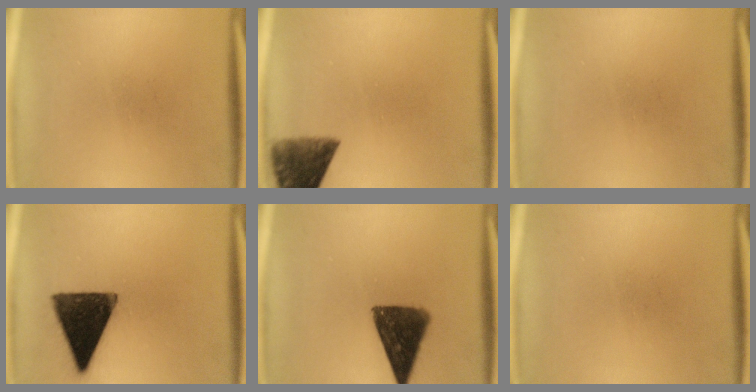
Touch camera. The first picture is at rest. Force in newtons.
{"total": 8.4}
{"total": 0.0}
{"total": 14.9}
{"total": 11.7}
{"total": 0.0}